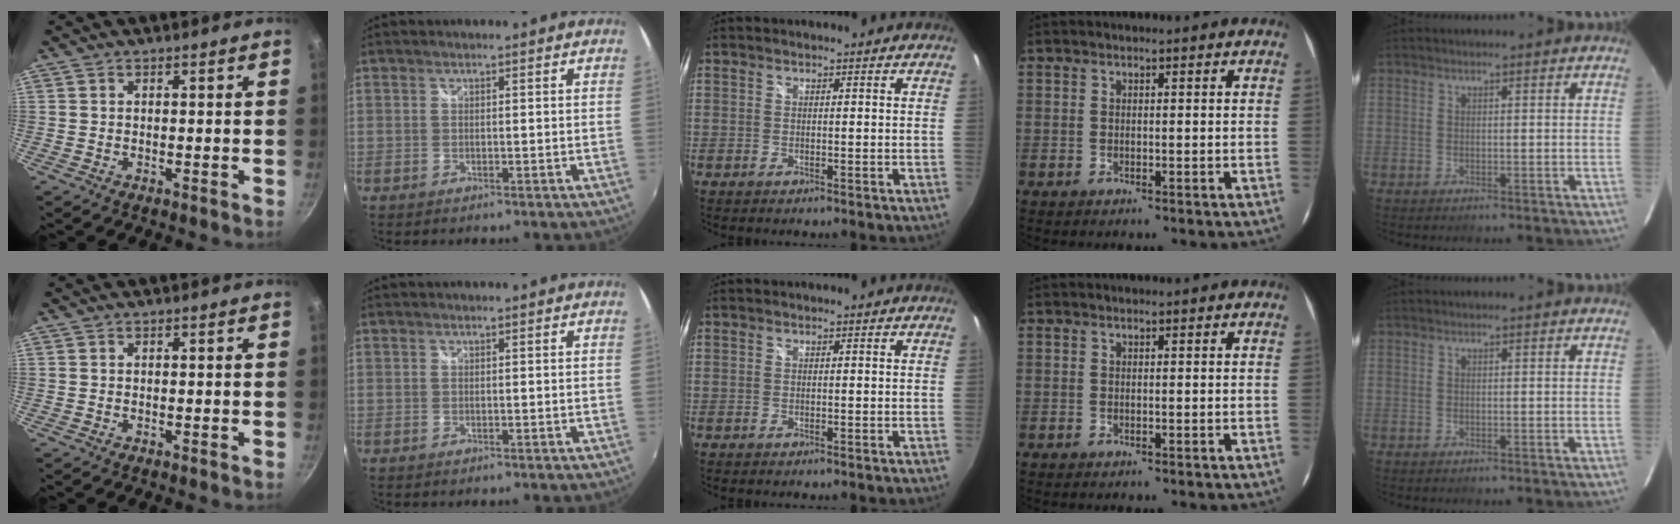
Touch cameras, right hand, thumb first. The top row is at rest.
{}